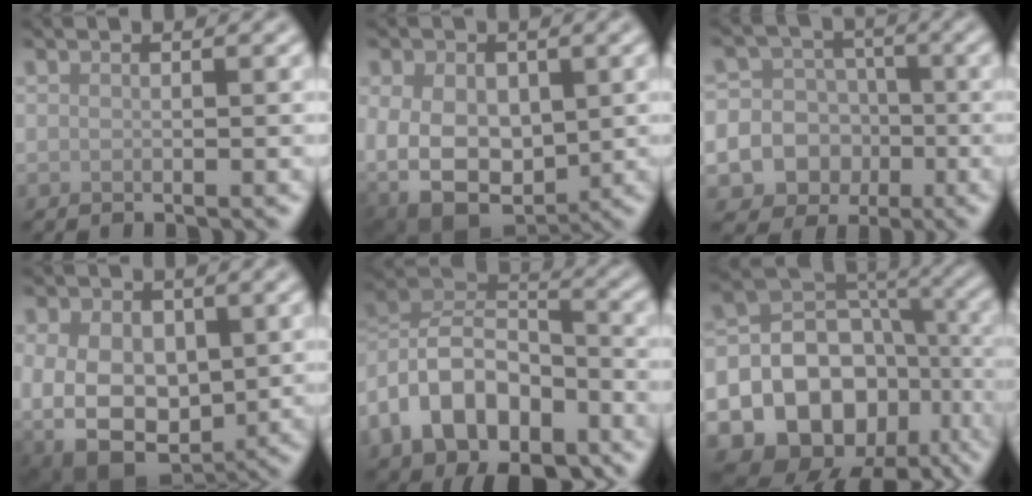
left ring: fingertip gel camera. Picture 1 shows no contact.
{"total": 11.8, "force": [-0.9, 8.7, 7.9], "torque": [-0.122, -0.018, 0.001]}
{"total": 15.7, "force": [-4.5, 14.7, 3.2], "torque": [-0.103, -0.014, -0.102]}
{"total": 12.6, "force": [-1.0, 9.5, 8.2], "torque": [-0.138, -0.020, -0.015]}
{"total": 9.5, "force": [-4.6, 5.9, 5.9], "torque": [-0.105, 0.010, -0.101]}
{"total": 21.2, "force": [-8.6, 17.6, 8.1], "torque": [-0.148, -0.019, -0.137]}